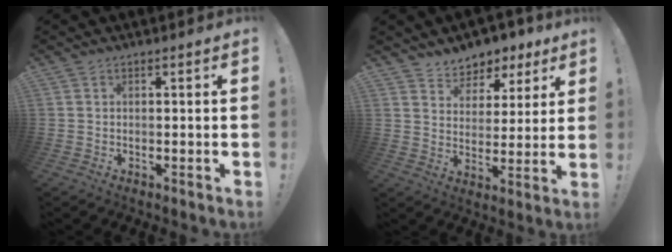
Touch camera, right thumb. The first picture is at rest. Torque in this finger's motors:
{"motor_torque": [-0.01, 0.08, 0.06, 0.13, 0.00]}